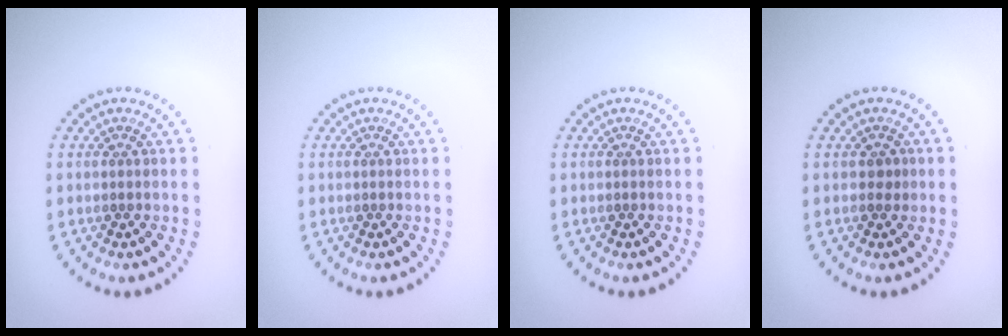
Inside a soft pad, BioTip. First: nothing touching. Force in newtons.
{"total": 0.0}
{"total": 0.0}
{"total": 0.9, "press": 0.7, "slide": 0.5}